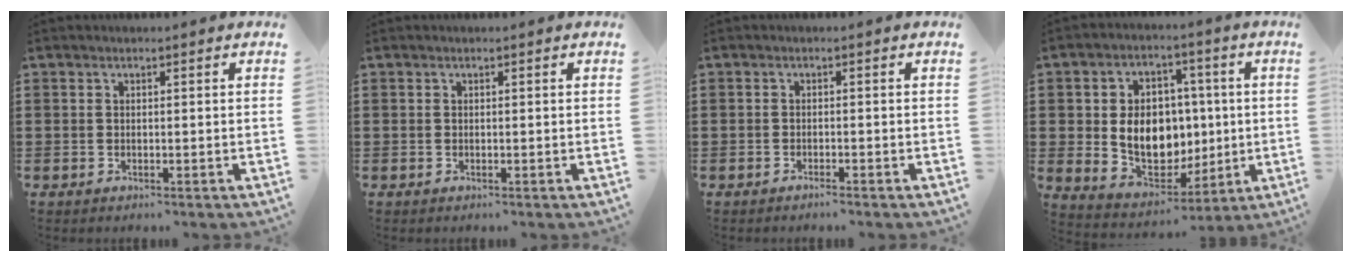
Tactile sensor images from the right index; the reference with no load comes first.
{"total": 0.0}
{"total": 0.8, "force": [-0.8, -0.1, 0.3], "torque": [-0.007, -0.003, -0.014]}
{"total": 10.5, "force": [0.6, 7.9, 6.9], "torque": [-0.126, 0.010, 0.012]}